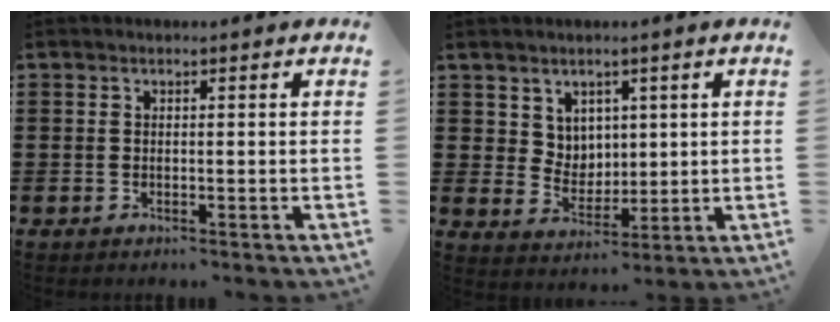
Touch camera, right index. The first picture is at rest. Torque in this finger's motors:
{"motor_torque": [-0.32, 0.20, -0.01, -0.01]}